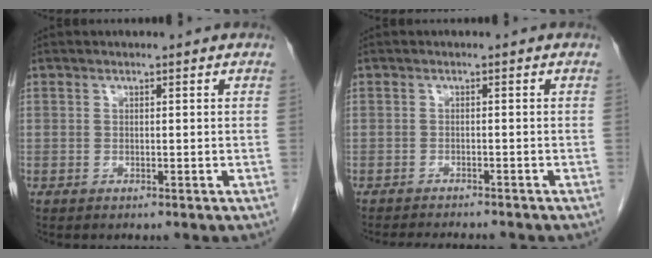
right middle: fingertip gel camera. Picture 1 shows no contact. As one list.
[{"total": 6.7, "force": [-6.2, 0.9, 2.3], "torque": [-0.027, -0.010, -0.086]}]